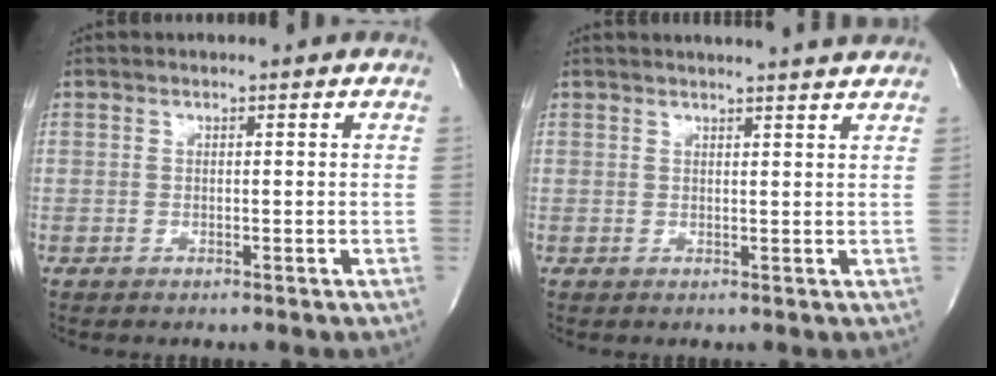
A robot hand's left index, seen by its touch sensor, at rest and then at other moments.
{"total": 7.0, "force": [6.6, -0.6, 2.3], "torque": [-0.032, 0.008, 0.068]}